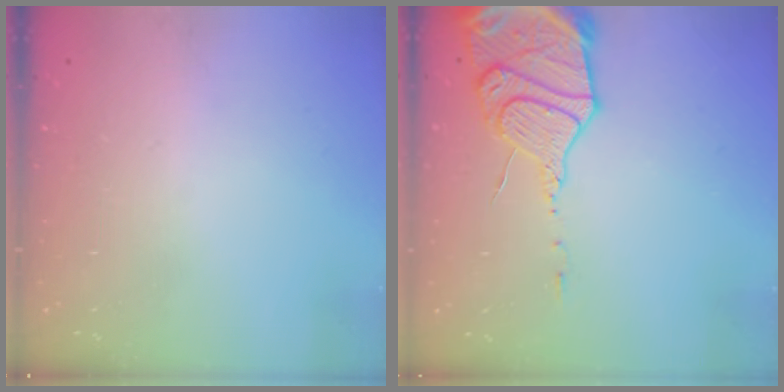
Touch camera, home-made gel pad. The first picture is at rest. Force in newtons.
{"total": 17.0, "press": 16.9, "slide": 1.6}